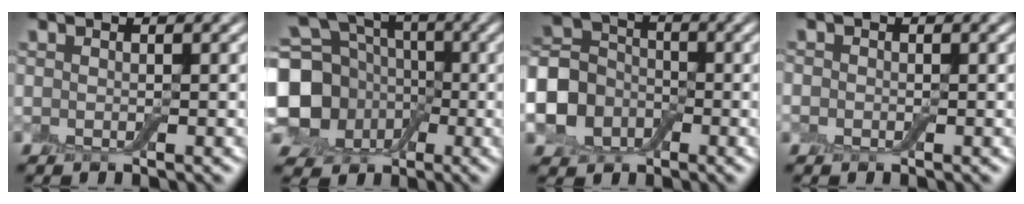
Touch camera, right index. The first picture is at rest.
{"total": 13.7, "force": [-0.2, 12.0, 6.4], "torque": [-0.172, -0.006, -0.026]}
{"total": 7.3, "force": [-2.0, 6.1, 3.4], "torque": [-0.077, -0.004, -0.059]}
{"total": 0.8, "force": [-0.3, 0.8, 0.1], "torque": [0.002, -0.004, -0.007]}